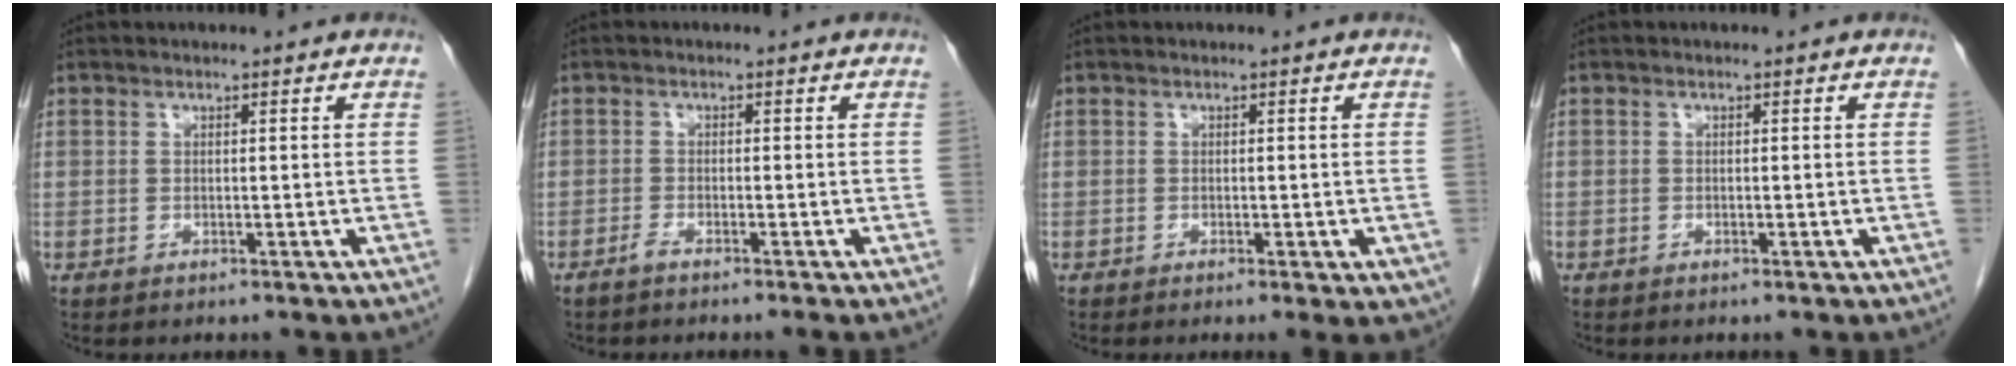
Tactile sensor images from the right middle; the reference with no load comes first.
{"total": 1.6, "force": [-1.3, -0.4, 0.8], "torque": [-0.018, 0.001, -0.028]}
{"total": 4.4, "force": [-2.0, 1.3, 3.7], "torque": [-0.035, -0.009, -0.026]}
{"total": 0.0}